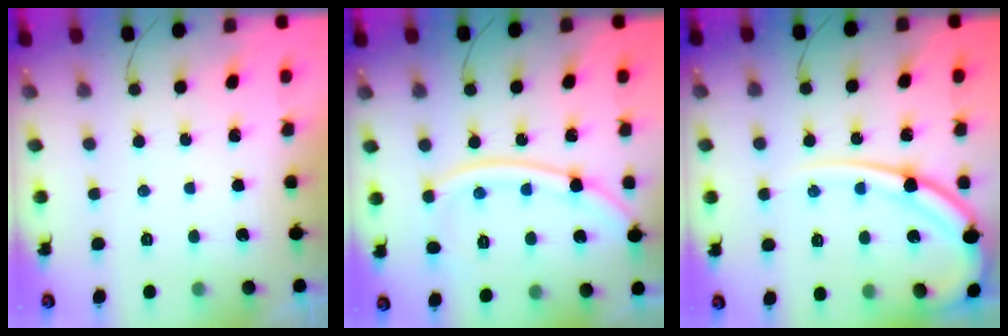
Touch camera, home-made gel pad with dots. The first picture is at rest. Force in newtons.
{"total": 12.3, "press": 12.3, "slide": 1.0}
{"total": 15.9, "press": 15.8, "slide": 1.8}